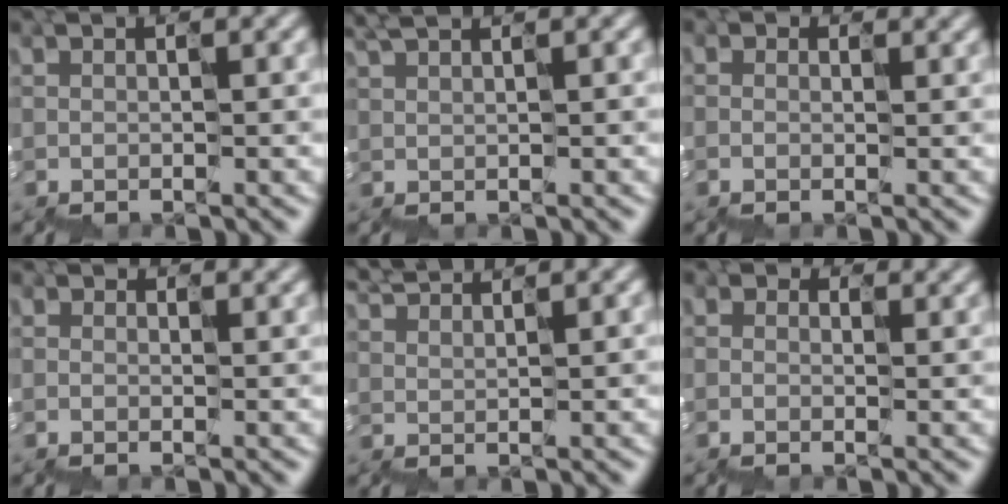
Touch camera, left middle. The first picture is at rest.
{"total": 1.9, "force": [1.5, 0.3, 1.2], "torque": [-0.026, 0.010, 0.029]}
{"total": 0.6, "force": [0.0, 0.5, 0.3], "torque": [-0.005, 0.003, 0.000]}
{"total": 0.8, "force": [0.1, 0.6, 0.5], "torque": [-0.005, 0.004, 0.000]}
{"total": 2.9, "force": [2.9, -0.1, 0.2], "torque": [-0.021, 0.012, 0.053]}
{"total": 1.4, "force": [0.2, 1.2, 0.7], "torque": [-0.030, 0.006, 0.009]}